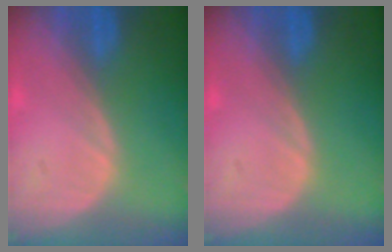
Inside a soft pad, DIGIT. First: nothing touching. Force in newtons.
{"total": 0.0}